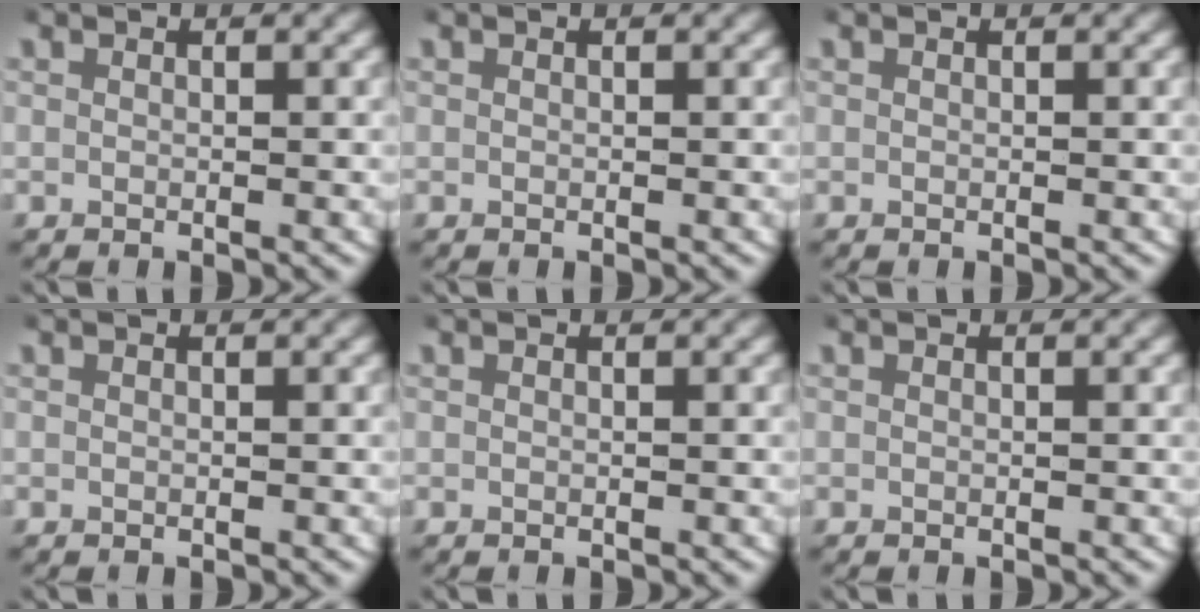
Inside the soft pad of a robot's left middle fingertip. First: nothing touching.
{"total": 0.0}
{"total": 0.0}
{"total": 0.0}
{"total": 0.0}
{"total": 0.0}